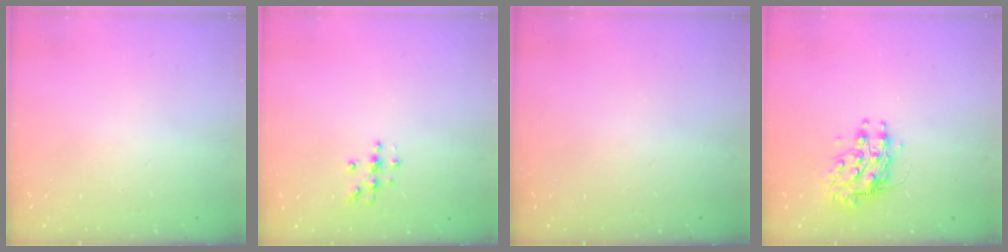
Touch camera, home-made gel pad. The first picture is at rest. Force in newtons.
{"total": 3.6, "press": 3.6, "slide": 0.5}
{"total": 0.0}
{"total": 9.2, "press": 9.2, "slide": 0.1}